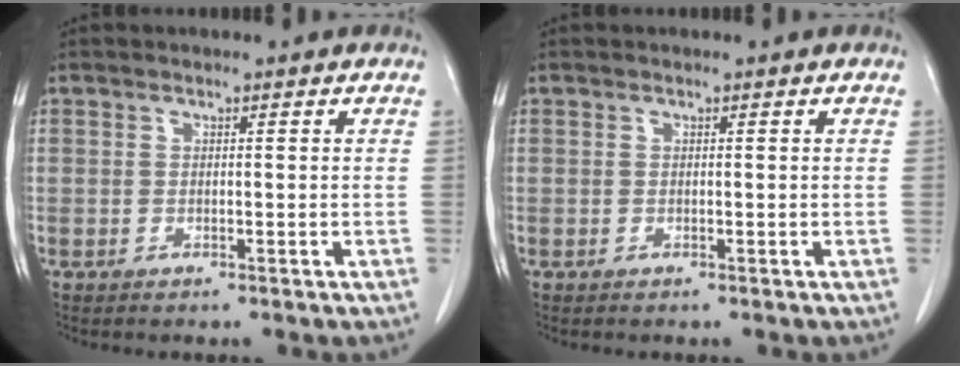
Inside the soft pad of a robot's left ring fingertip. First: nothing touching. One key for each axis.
{"total": 0.0}